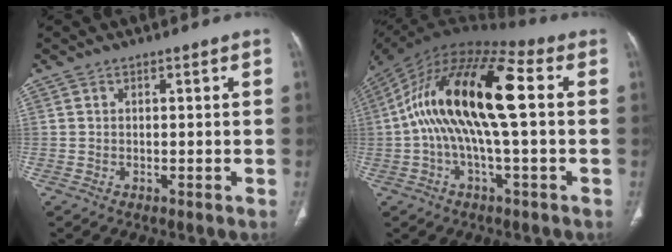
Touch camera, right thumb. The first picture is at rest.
{"total": 19.1, "force": [0.7, 6.6, 17.9], "torque": [-0.350, 0.043, 0.002]}